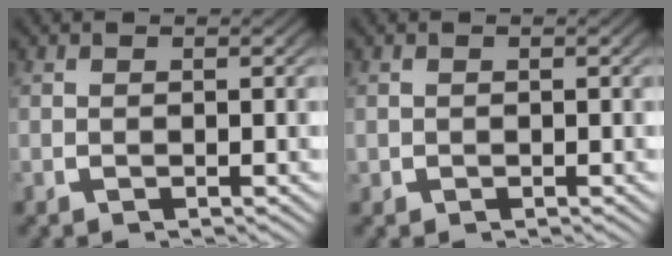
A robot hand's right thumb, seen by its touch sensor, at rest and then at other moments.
{"total": 0.6, "force": [0.0, 0.6, 0.0], "torque": [-0.001, -0.006, 0.002]}